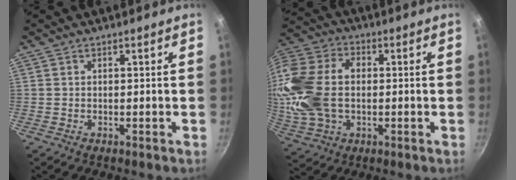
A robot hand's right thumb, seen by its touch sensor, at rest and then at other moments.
{"total": 20.8, "force": [0.2, 14.3, 15.1], "torque": [-0.305, 0.024, 0.003]}